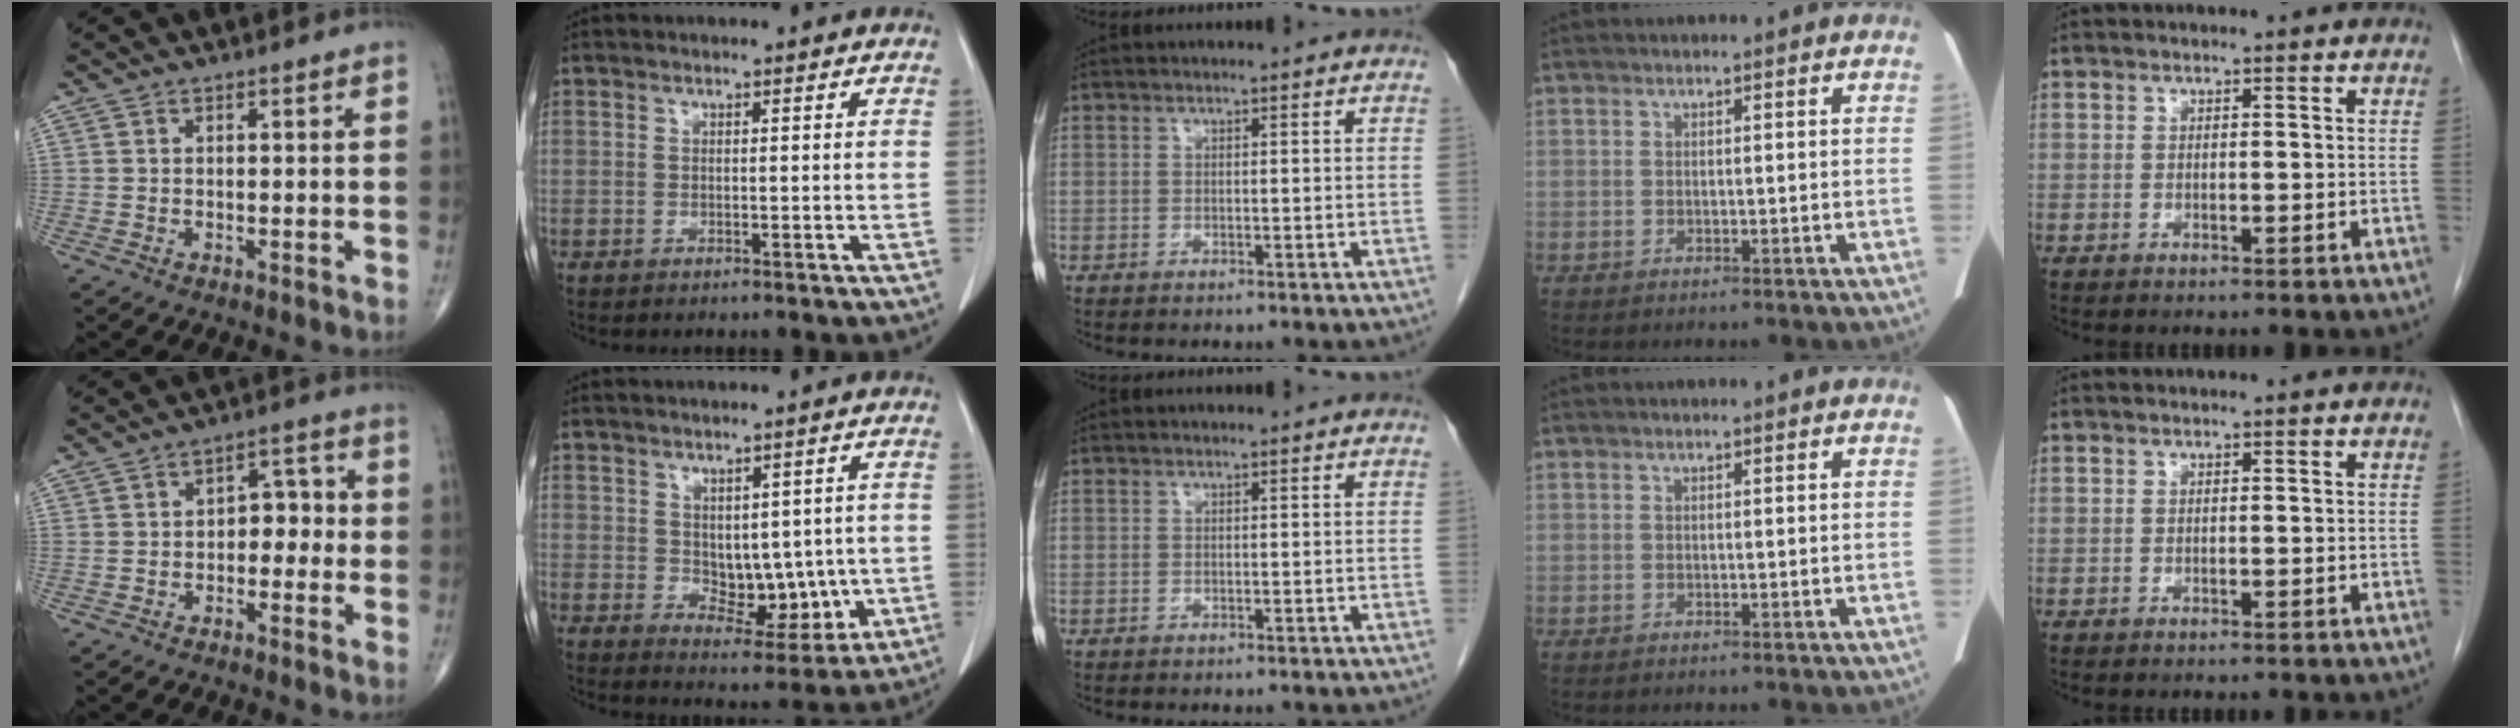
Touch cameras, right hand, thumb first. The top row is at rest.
{"thumb": {"total": 5.3, "force": [-1.0, 3.5, 3.8], "torque": [-0.026, 0.027, -0.025]}, "index": {"total": 8.0, "force": [-0.2, 4.8, 6.4], "torque": [-0.075, -0.001, 0.018]}}